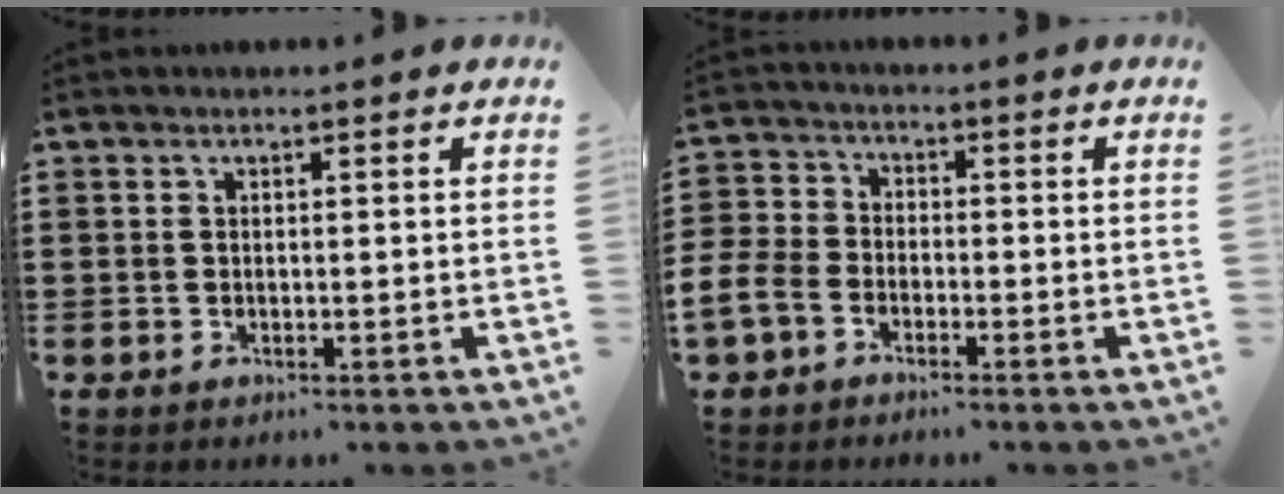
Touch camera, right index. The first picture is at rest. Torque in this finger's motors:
{"motor_torque": [1.50, 0.64, 0.66, 0.08]}